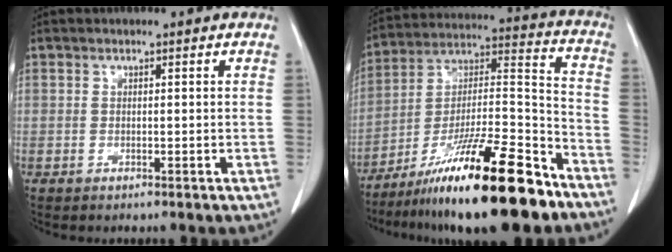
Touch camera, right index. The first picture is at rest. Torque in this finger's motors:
{"motor_torque": [1.89, -0.25, 0.53, 0.16]}